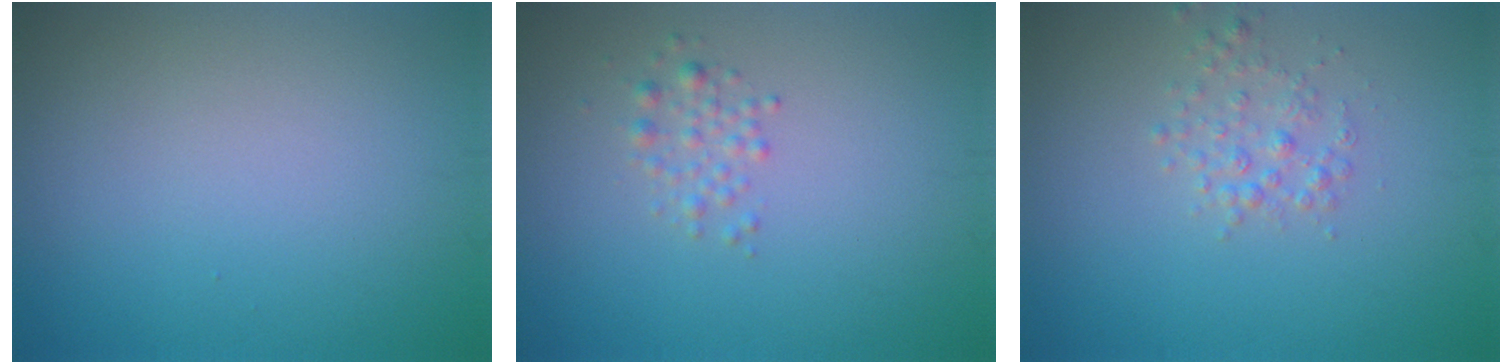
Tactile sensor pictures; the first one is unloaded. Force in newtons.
{"total": 1.4, "press": 1.4, "slide": 0.0}
{"total": 1.7, "press": 1.7, "slide": 0.1}